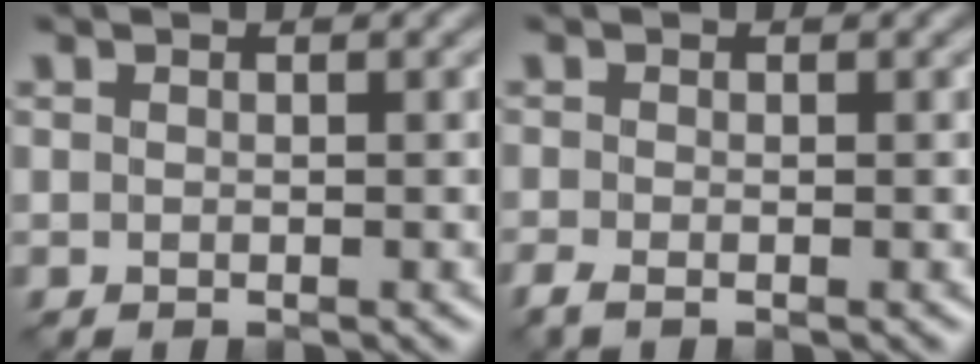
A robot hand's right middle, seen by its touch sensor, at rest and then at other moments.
{"total": 1.4, "force": [-1.1, 0.4, 0.8], "torque": [-0.025, -0.007, -0.028]}